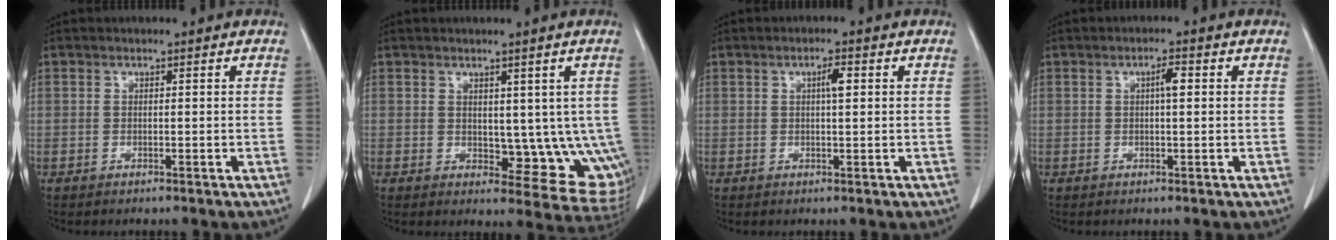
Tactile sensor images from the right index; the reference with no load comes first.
{"total": 9.3, "force": [0.8, 5.0, 7.8], "torque": [-0.073, -0.007, 0.023]}
{"total": 2.3, "force": [0.6, 0.4, 2.2], "torque": [-0.037, 0.003, 0.009]}
{"total": 2.2, "force": [0.4, 0.4, 2.1], "torque": [-0.036, 0.004, 0.007]}